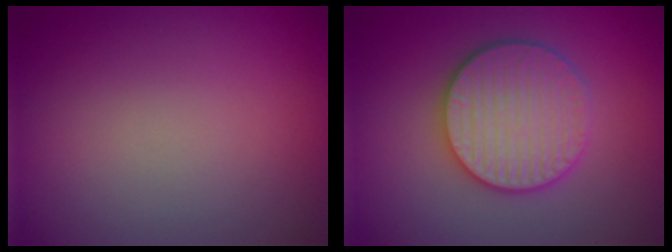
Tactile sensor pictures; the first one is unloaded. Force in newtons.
{"total": 5.8, "press": 5.7, "slide": 1.1}